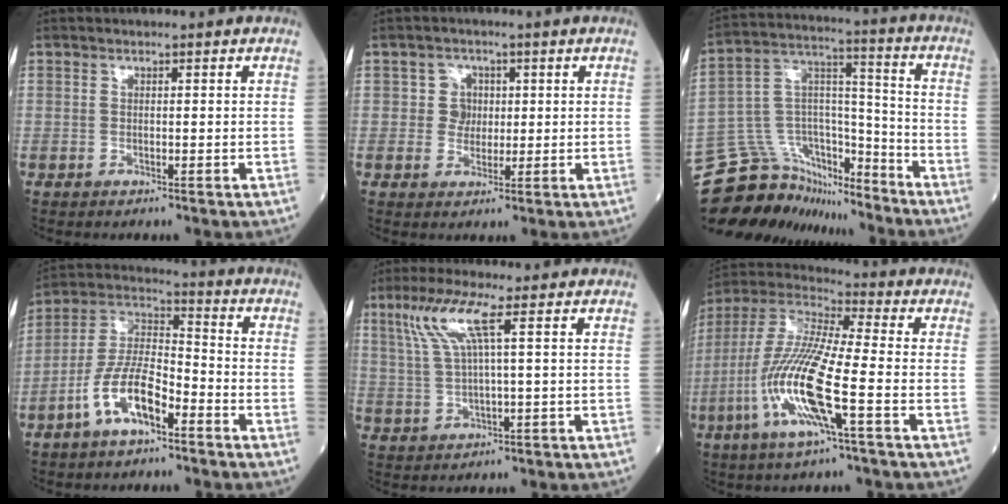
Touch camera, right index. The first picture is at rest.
{"total": 3.2, "force": [0.5, 3.1, 0.7], "torque": [-0.004, 0.006, 0.006]}
{"total": 18.8, "force": [-17.3, 5.9, 4.5], "torque": [-0.084, 0.054, -0.292]}
{"total": 10.5, "force": [-5.4, 3.6, 8.3], "torque": [-0.176, 0.011, -0.105]}
{"total": 6.9, "force": [2.9, 0.0, 6.3], "torque": [-0.139, 0.011, 0.064]}
{"total": 15.3, "force": [-4.9, 0.9, 14.5], "torque": [-0.311, -0.010, -0.103]}